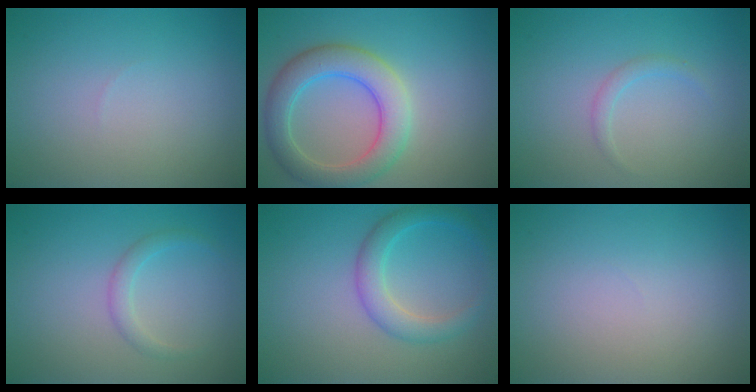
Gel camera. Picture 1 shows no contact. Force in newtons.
{"total": 5.6, "press": 5.6, "slide": 0.7}
{"total": 1.0, "press": 1.0, "slide": 0.1}
{"total": 1.4, "press": 1.4, "slide": 0.0}
{"total": 3.2, "press": 3.2, "slide": 0.2}
{"total": 0.0}